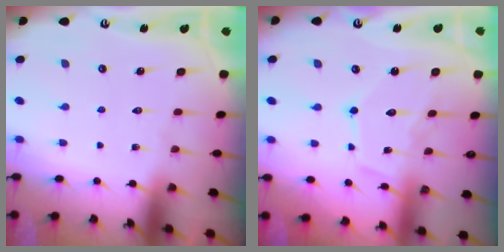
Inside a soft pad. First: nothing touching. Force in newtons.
{"total": 11.9, "press": 11.9, "slide": 0.7}